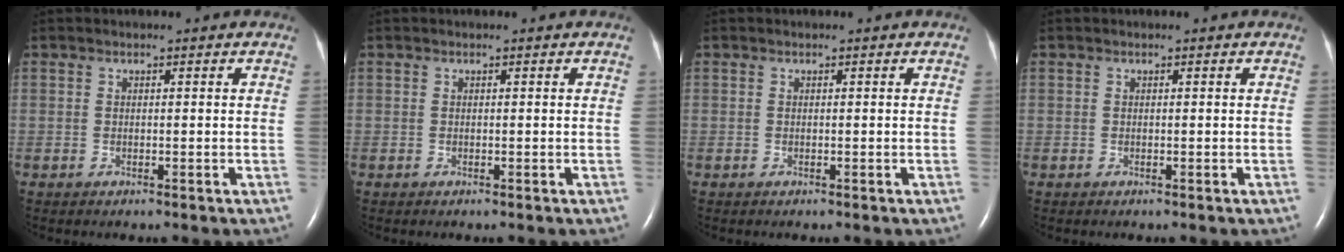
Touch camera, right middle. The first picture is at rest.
{"total": 0.0}
{"total": 0.0}
{"total": 0.0}